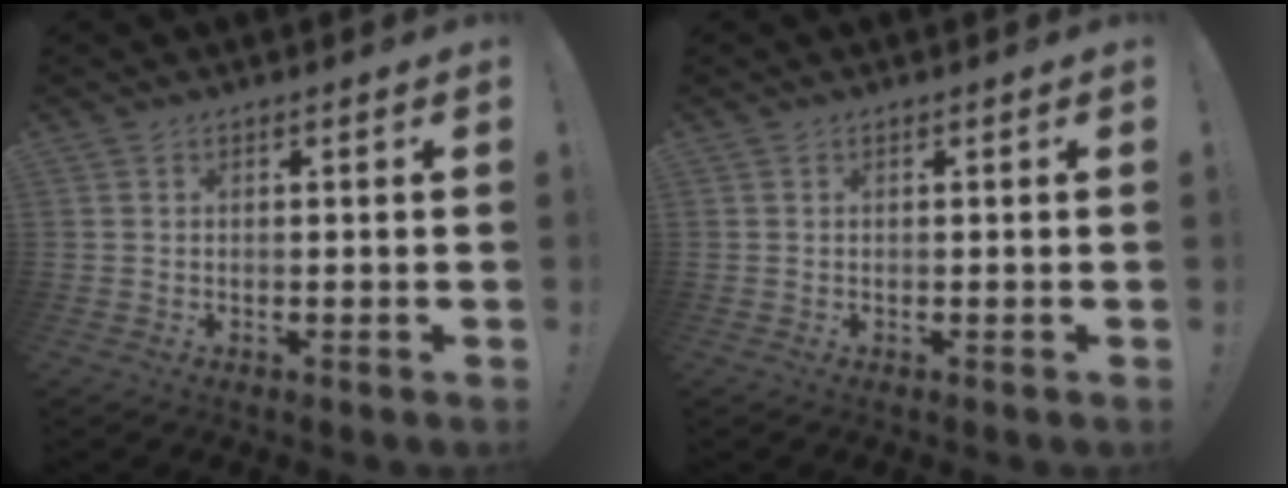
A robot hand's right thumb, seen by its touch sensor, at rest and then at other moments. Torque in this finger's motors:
{"motor_torque": [0.00, 0.00, 0.11, -0.05, 0.01]}